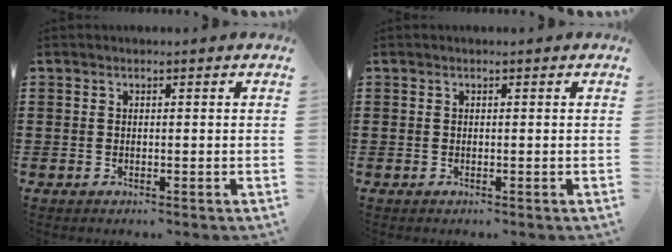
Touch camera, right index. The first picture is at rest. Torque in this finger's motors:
{"motor_torque": [0.27, 0.51, 0.00, 0.00]}